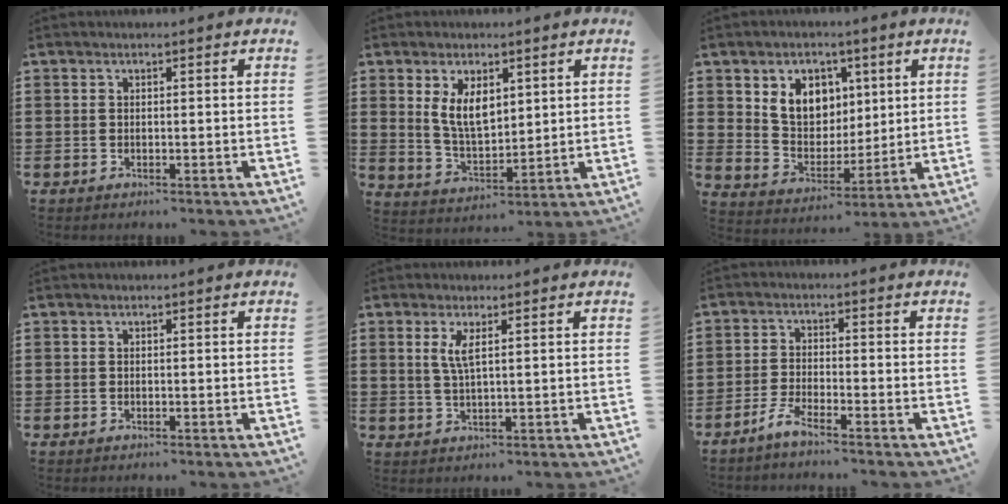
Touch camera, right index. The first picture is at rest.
{"total": 6.4, "force": [2.5, 3.3, 4.9], "torque": [-0.106, 0.007, 0.046]}
{"total": 7.9, "force": [3.4, 6.4, 3.3], "torque": [-0.081, 0.004, 0.063]}
{"total": 0.0}
{"total": 3.1, "force": [1.1, 0.4, 2.9], "torque": [-0.062, -0.001, 0.018]}
{"total": 3.0, "force": [-2.6, 0.0, 1.4], "torque": [-0.041, -0.001, -0.054]}